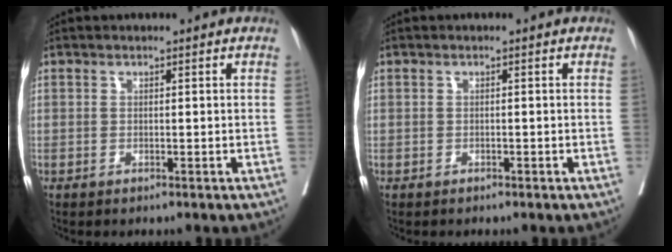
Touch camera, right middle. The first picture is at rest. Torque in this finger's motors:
{"motor_torque": [-1.52, 0.62, -0.24, -0.05]}